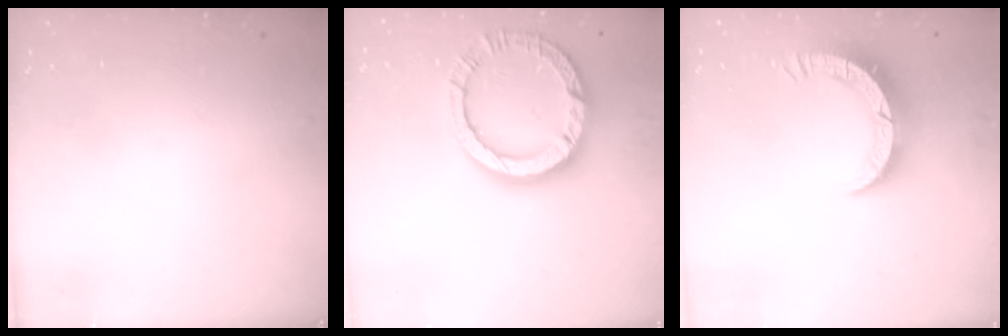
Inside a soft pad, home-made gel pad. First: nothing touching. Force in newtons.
{"total": 15.0, "press": 14.9, "slide": 1.9}
{"total": 8.2, "press": 8.2, "slide": 0.9}